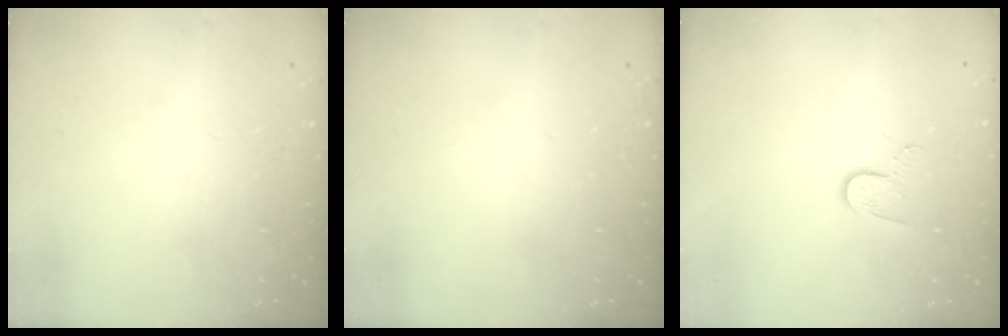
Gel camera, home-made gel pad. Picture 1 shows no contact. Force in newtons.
{"total": 0.0}
{"total": 5.9, "press": 5.8, "slide": 0.5}